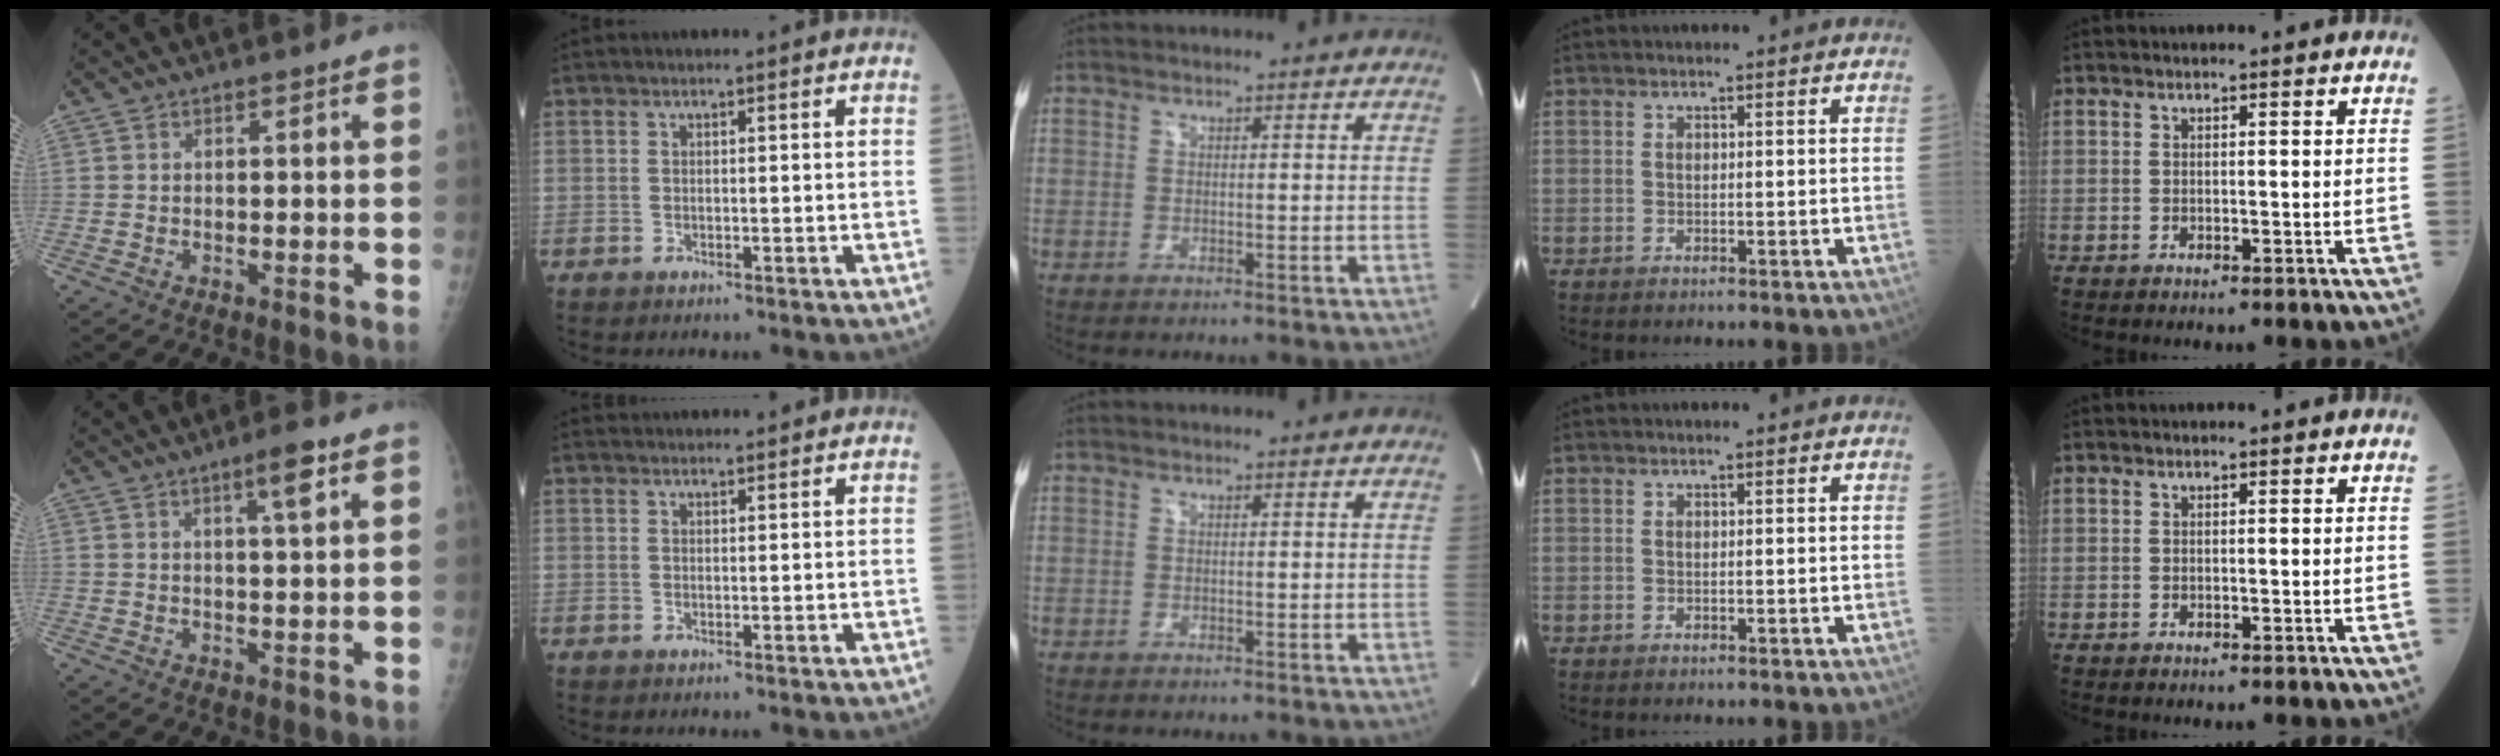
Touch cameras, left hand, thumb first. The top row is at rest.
{"thumb": {"total": 5.3, "force": [2.8, 0.4, 4.4], "torque": [-0.069, -0.011, 0.045]}, "index": {"total": 4.1, "force": [4.1, 0.2, 0.7], "torque": [-0.007, 0.031, 0.055]}}